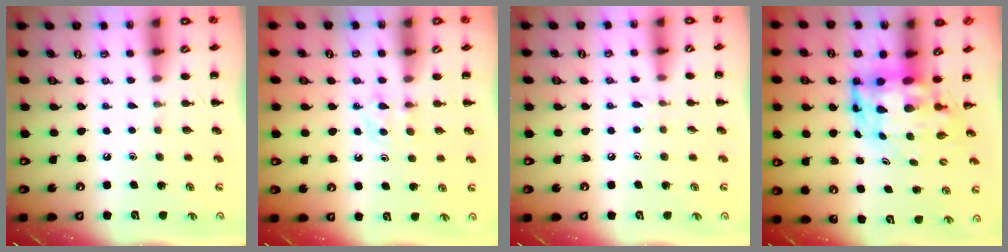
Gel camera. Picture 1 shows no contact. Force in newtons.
{"total": 4.1, "press": 3.9, "slide": 1.3}
{"total": 4.3, "press": 4.0, "slide": 1.5}
{"total": 7.3, "press": 7.0, "slide": 2.2}